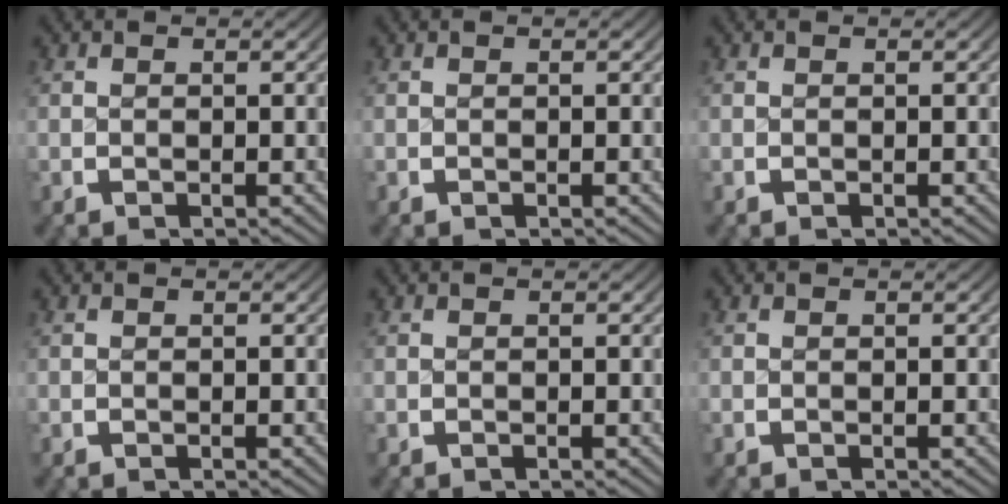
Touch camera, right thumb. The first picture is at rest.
{"total": 0.0}
{"total": 0.0}
{"total": 0.0}
{"total": 0.0}
{"total": 0.0}